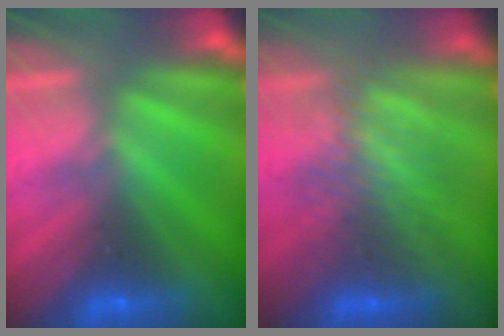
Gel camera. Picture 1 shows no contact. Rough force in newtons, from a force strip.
{"total": 2.9}